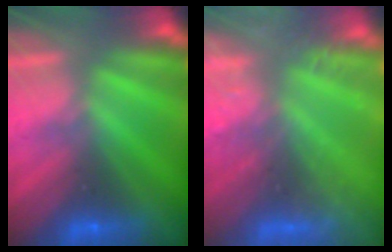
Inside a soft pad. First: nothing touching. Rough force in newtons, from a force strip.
{"total": 7.5}